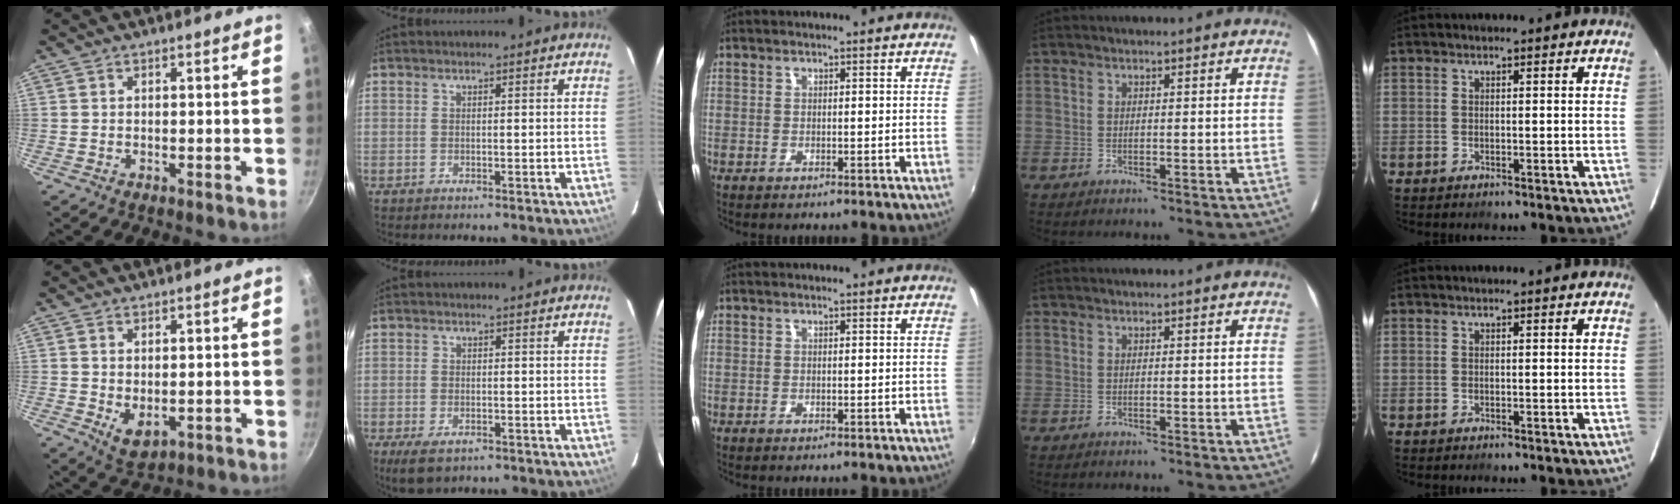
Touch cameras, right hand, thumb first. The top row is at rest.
{"thumb": {"total": 4.5, "force": [0.1, 2.9, 3.4], "torque": [-0.053, -0.019, 0.012]}, "index": {"total": 5.0, "force": [-3.0, 2.5, 3.0], "torque": [-0.073, -0.016, -0.052]}}